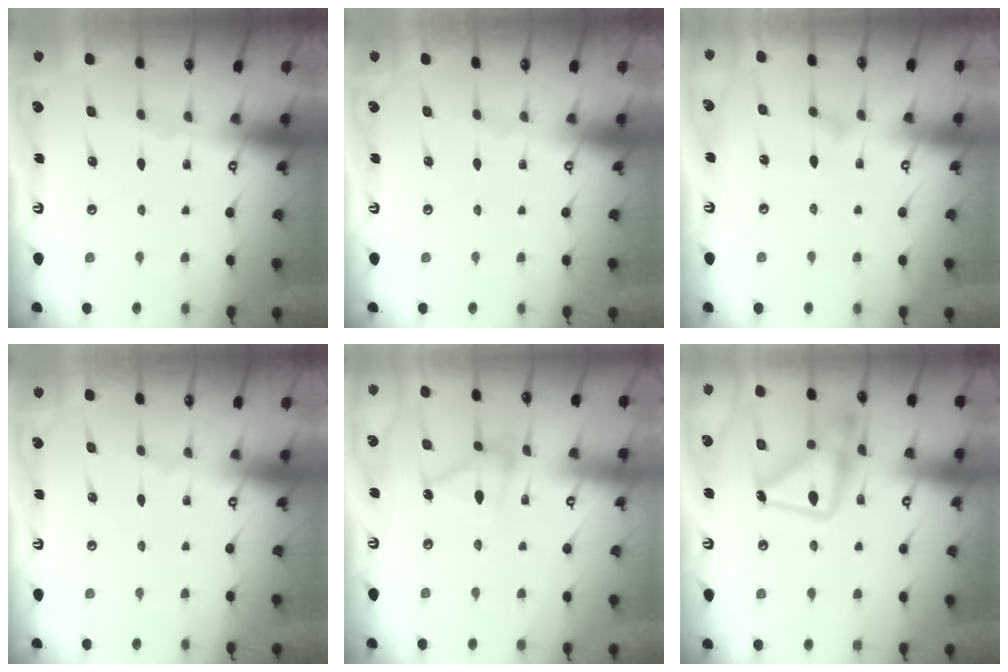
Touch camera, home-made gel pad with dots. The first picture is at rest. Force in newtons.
{"total": 0.0}
{"total": 4.8, "press": 4.8, "slide": 0.4}
{"total": 0.0}
{"total": 12.3, "press": 12.3, "slide": 0.4}
{"total": 19.0, "press": 19.0, "slide": 1.4}